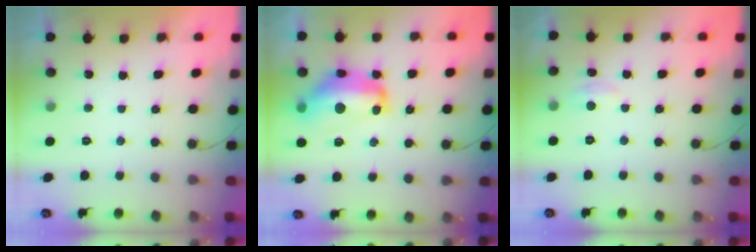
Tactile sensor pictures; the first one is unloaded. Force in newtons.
{"total": 14.8, "press": 14.8, "slide": 1.1}
{"total": 3.4, "press": 3.4, "slide": 0.4}